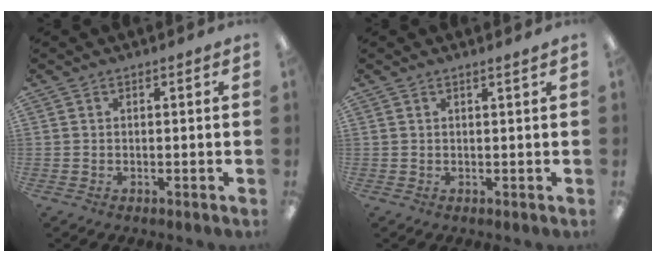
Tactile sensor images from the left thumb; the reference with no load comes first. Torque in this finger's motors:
{"motor_torque": [-0.06, -0.43, -0.38, 0.11, 0.02]}